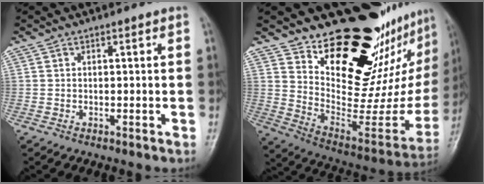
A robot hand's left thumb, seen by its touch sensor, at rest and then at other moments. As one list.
[{"total": 26.9, "force": [18.8, 11.5, 15.5], "torque": [-0.181, -0.128, 0.288]}]